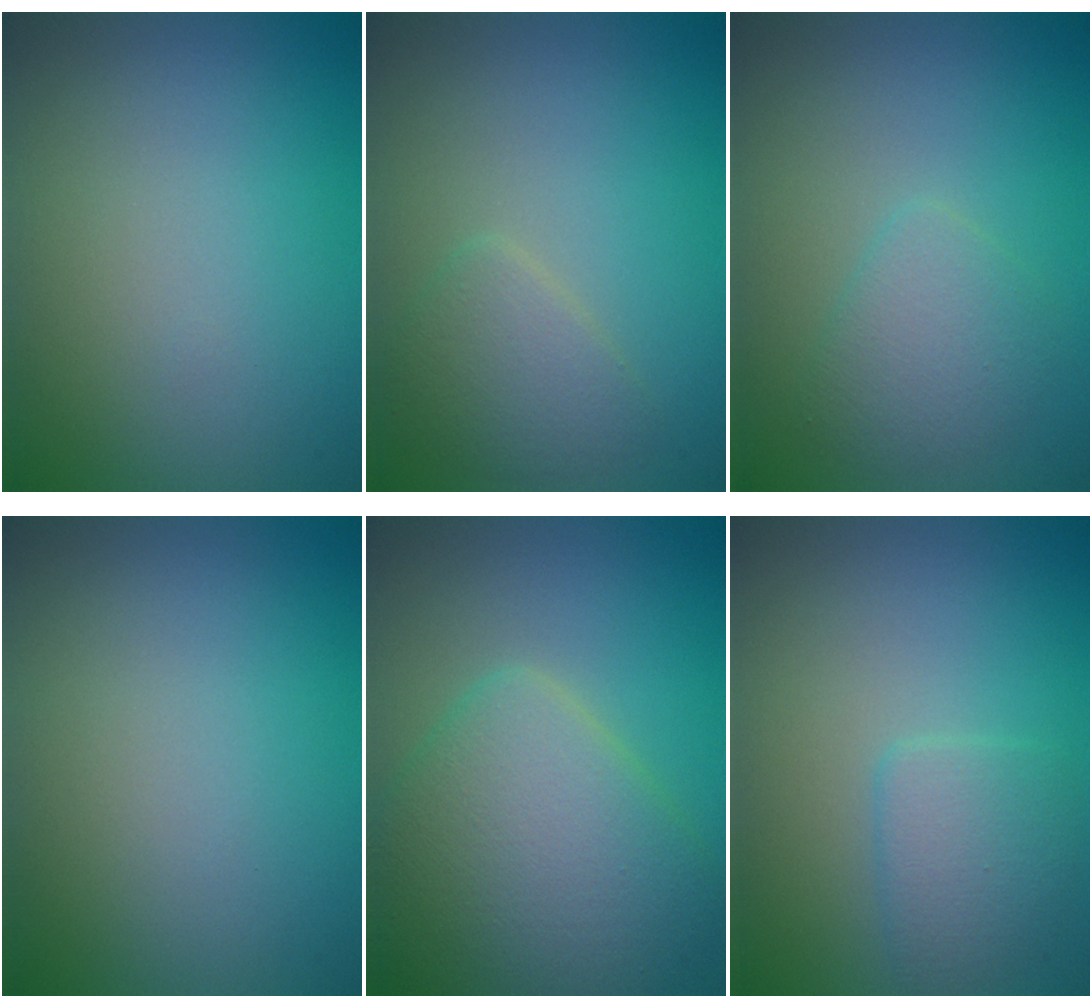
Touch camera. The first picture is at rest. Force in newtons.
{"total": 2.4, "press": 2.4, "slide": 0.1}
{"total": 2.3, "press": 2.3, "slide": 0.0}
{"total": 0.0}
{"total": 7.4, "press": 7.4, "slide": 0.4}
{"total": 2.4, "press": 2.4, "slide": 0.2}